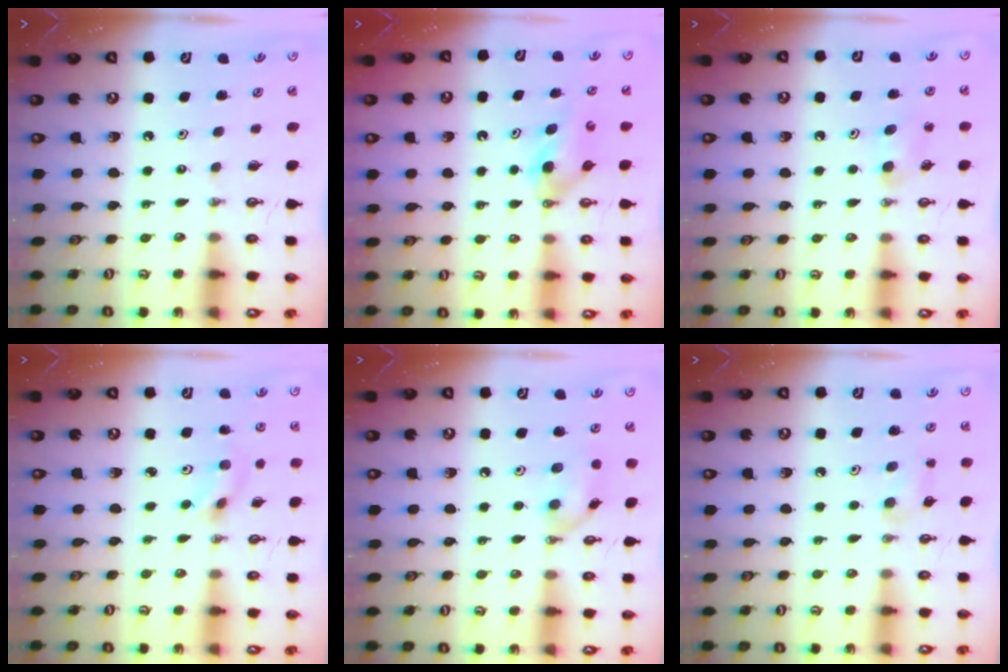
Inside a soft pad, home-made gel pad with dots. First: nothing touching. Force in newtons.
{"total": 4.4, "press": 4.4, "slide": 0.6}
{"total": 5.7, "press": 5.2, "slide": 2.3}
{"total": 2.6, "press": 2.4, "slide": 0.9}
{"total": 9.3, "press": 9.3, "slide": 0.7}
{"total": 7.8, "press": 7.0, "slide": 3.6}